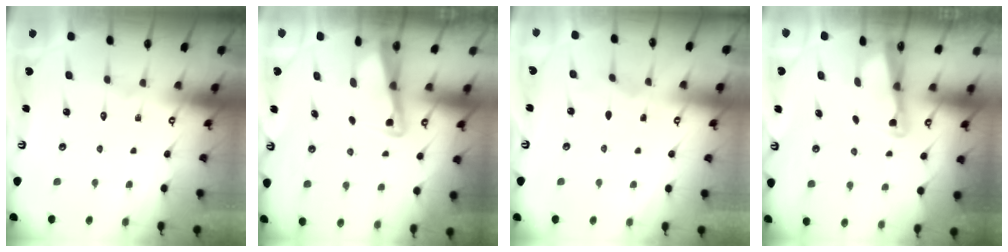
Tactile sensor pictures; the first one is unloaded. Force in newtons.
{"total": 2.9, "press": 2.9, "slide": 0.3}
{"total": 2.6, "press": 2.6, "slide": 0.4}
{"total": 2.6, "press": 2.6, "slide": 0.2}